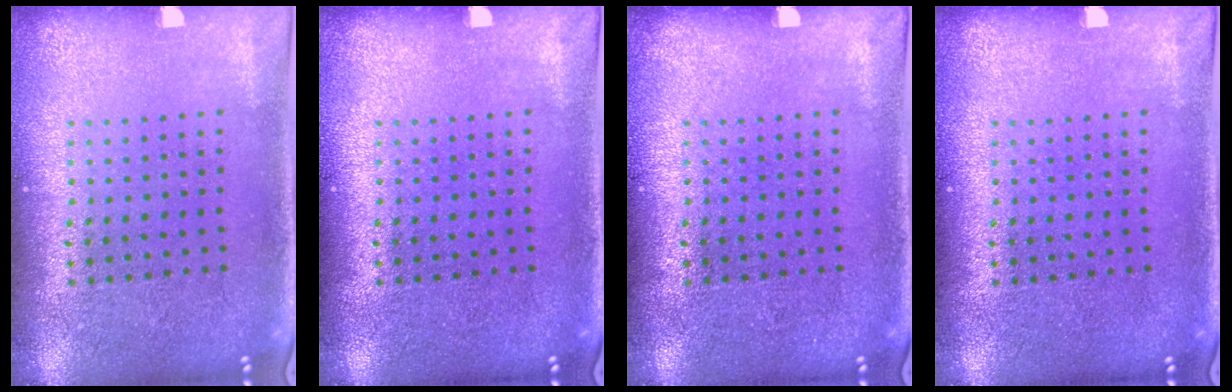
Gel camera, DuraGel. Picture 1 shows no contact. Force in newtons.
{"total": 0.0}
{"total": 0.0}
{"total": 0.0}